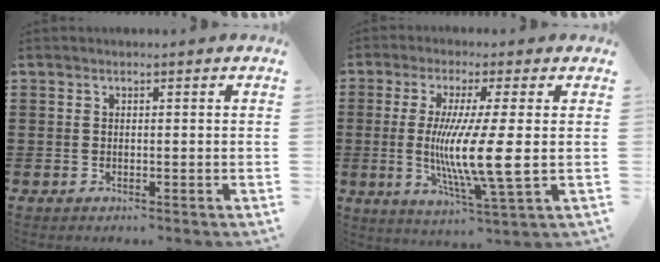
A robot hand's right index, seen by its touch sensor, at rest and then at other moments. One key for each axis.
{"total": 9.9, "fx": 0.0, "fy": 0.2, "fz": 9.9, "tx": -0.192, "ty": -0.016, "tz": -0.004}